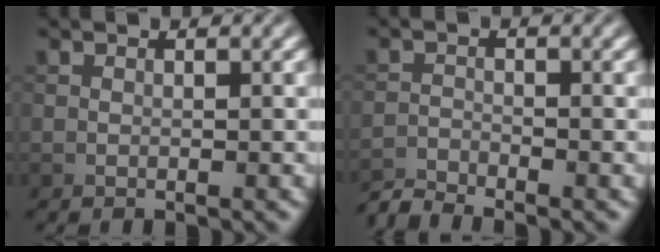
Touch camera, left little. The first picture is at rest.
{"total": 2.6, "force": [-2.5, 0.2, 0.4], "torque": [-0.011, -0.005, -0.059]}